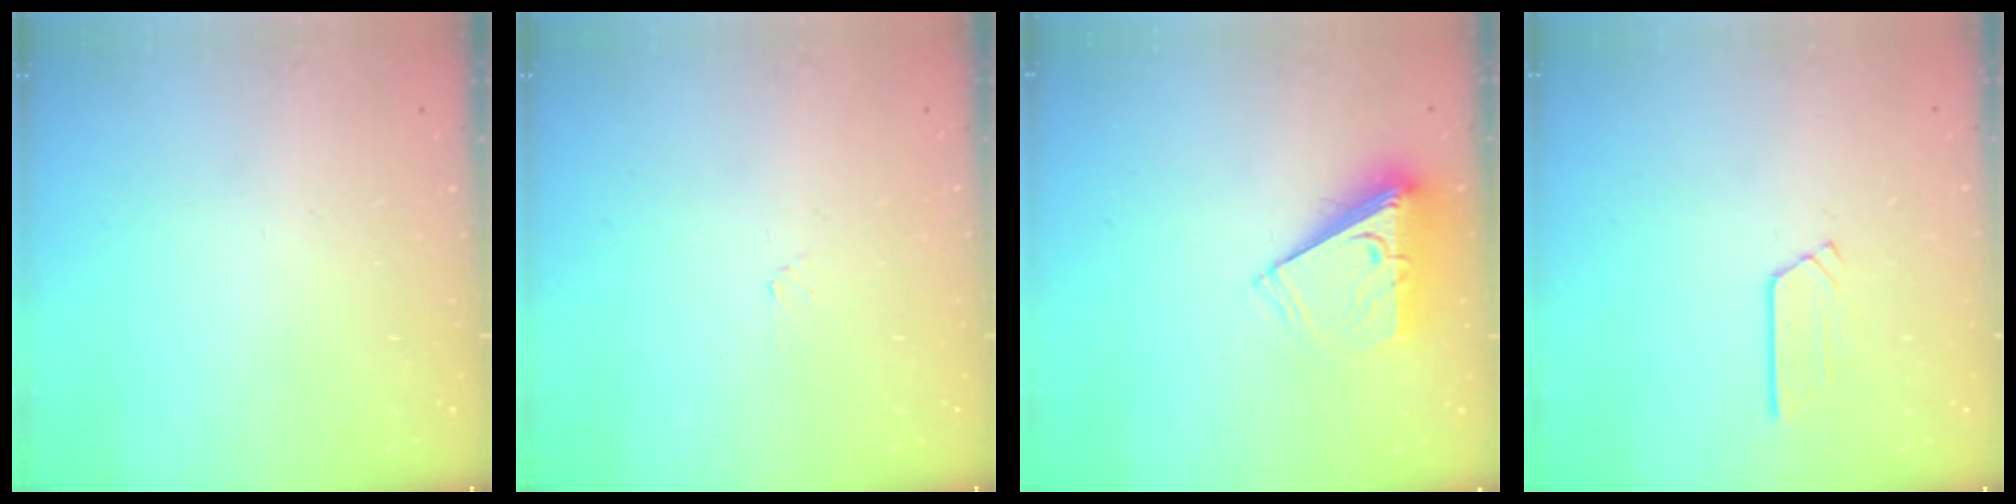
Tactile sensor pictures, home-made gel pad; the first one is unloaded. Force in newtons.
{"total": 0.9, "press": 0.9, "slide": 0.2}
{"total": 7.1, "press": 7.0, "slide": 1.0}
{"total": 3.6, "press": 3.6, "slide": 0.4}